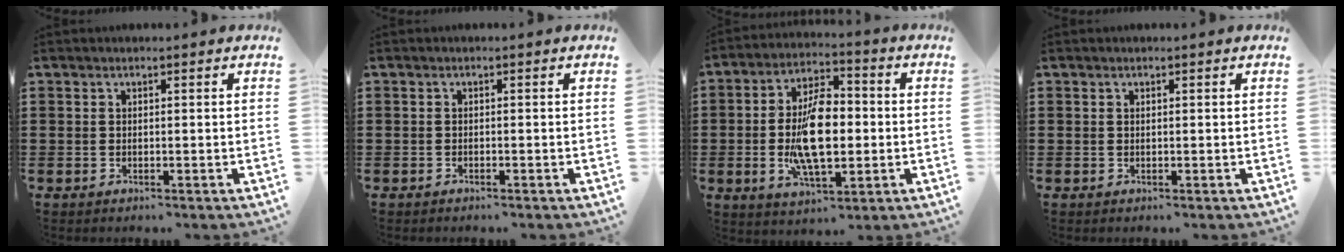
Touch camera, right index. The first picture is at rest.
{"total": 0.5, "force": [-0.5, 0.0, 0.1], "torque": [-0.004, -0.002, -0.010]}
{"total": 11.8, "force": [-1.1, 5.5, 10.3], "torque": [-0.204, 0.000, -0.022]}
{"total": 0.0}